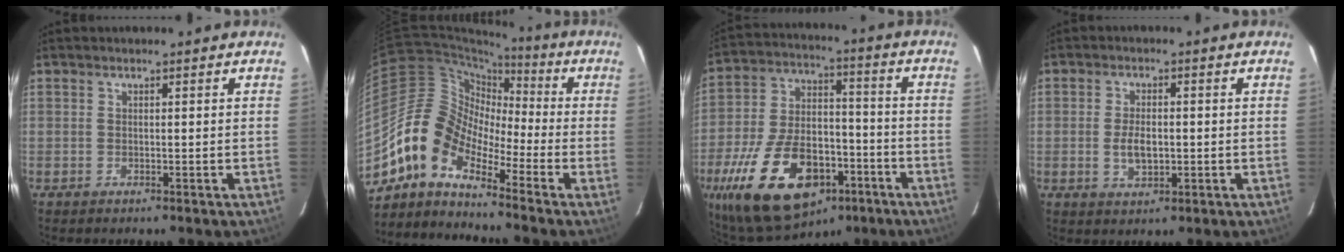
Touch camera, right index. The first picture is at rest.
{"total": 10.6, "force": [-7.2, 5.5, 5.5], "torque": [-0.091, 0.026, -0.161]}
{"total": 24.2, "force": [-12.8, 13.3, 15.7], "torque": [-0.323, -0.003, -0.195]}
{"total": 4.7, "force": [-0.6, 2.6, 3.9], "torque": [-0.076, -0.003, -0.008]}